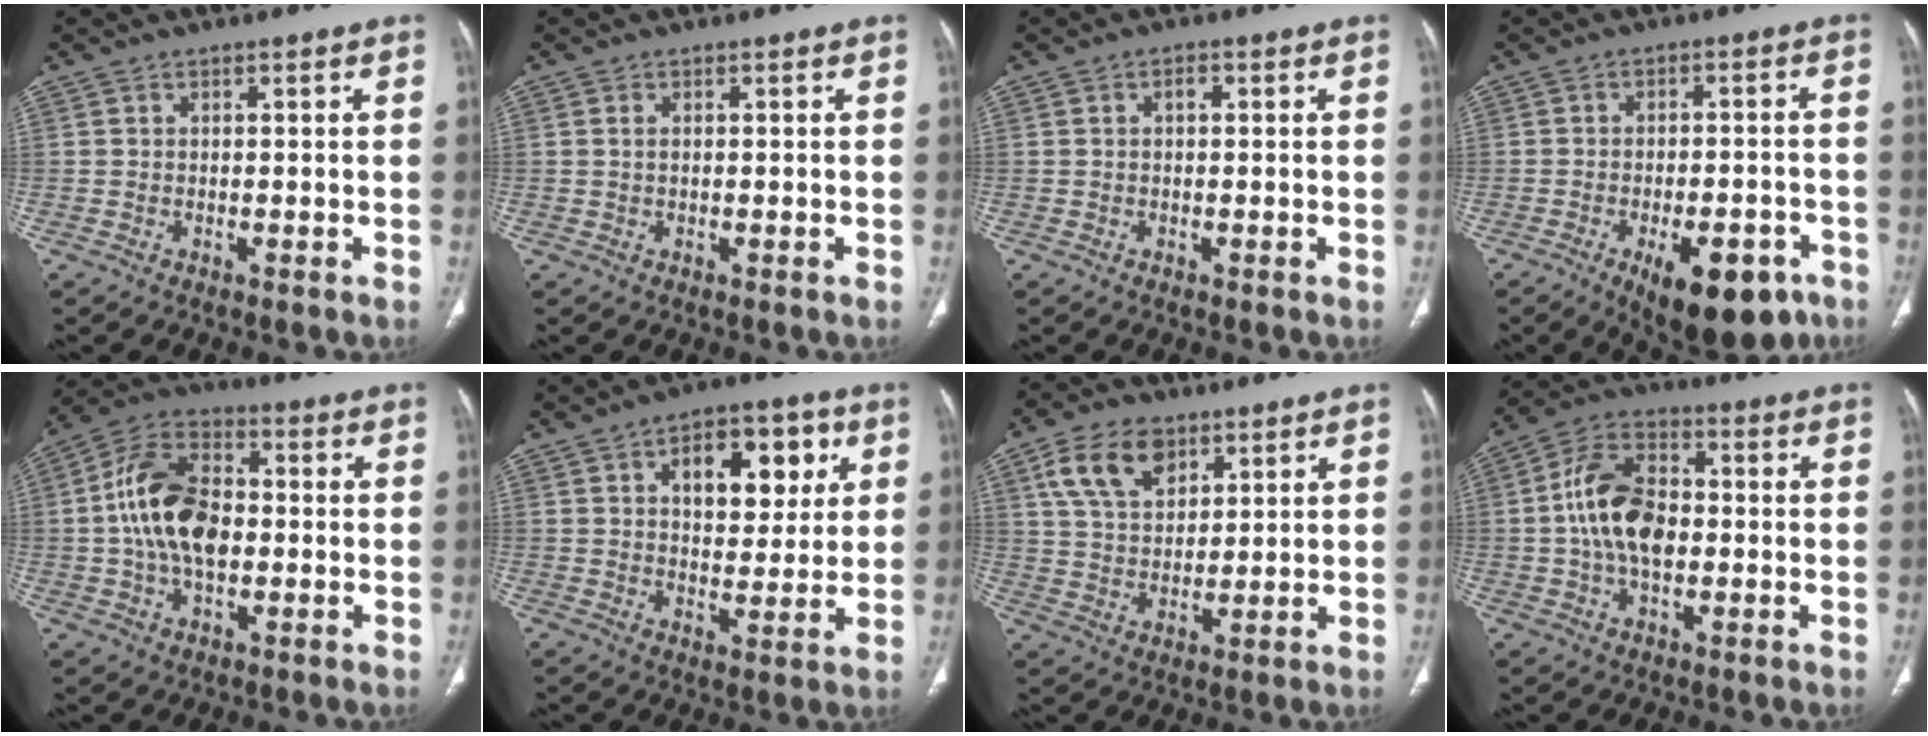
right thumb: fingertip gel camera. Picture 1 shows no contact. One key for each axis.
{"total": 0.6, "fx": 0.2, "fy": 0.3, "fz": 0.5, "tx": -0.011, "ty": -0.001, "tz": 0.004}
{"total": 1.2, "fx": 0.3, "fy": 0.7, "fz": 1.0, "tx": -0.014, "ty": 0.002, "tz": 0.003}
{"total": 14.0, "fx": -7.4, "fy": 6.3, "fz": 10.1, "tx": -0.109, "ty": 0.023, "tz": -0.094}
{"total": 14.9, "fx": -0.2, "fy": 9.0, "fz": 11.8, "tx": -0.208, "ty": 0.023, "tz": -0.011}
{"total": 13.1, "fx": 4.5, "fy": 7.5, "fz": 9.8, "tx": -0.089, "ty": -0.009, "tz": 0.065}
{"total": 11.2, "fx": 5.7, "fy": 6.9, "fz": 6.8, "tx": -0.108, "ty": -0.014, "tz": 0.109}
{"total": 12.9, "fx": -0.3, "fy": 7.9, "fz": 10.2, "tx": -0.177, "ty": 0.020, "tz": -0.012}